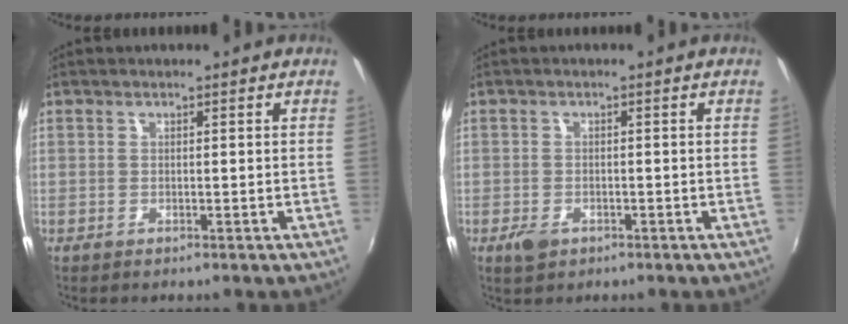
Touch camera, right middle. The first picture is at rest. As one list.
[{"total": 3.0, "force": [-1.6, 1.8, 1.7], "torque": [-0.036, -0.006, -0.029]}]